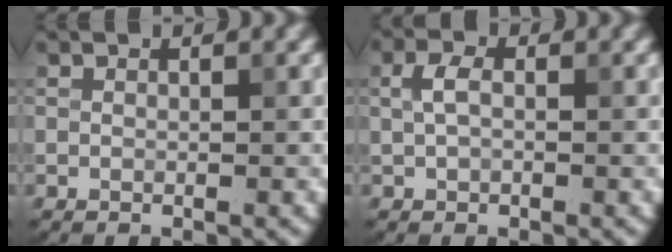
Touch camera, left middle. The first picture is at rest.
{"total": 2.0, "force": [0.4, 1.3, 1.4], "torque": [-0.031, 0.005, 0.003]}